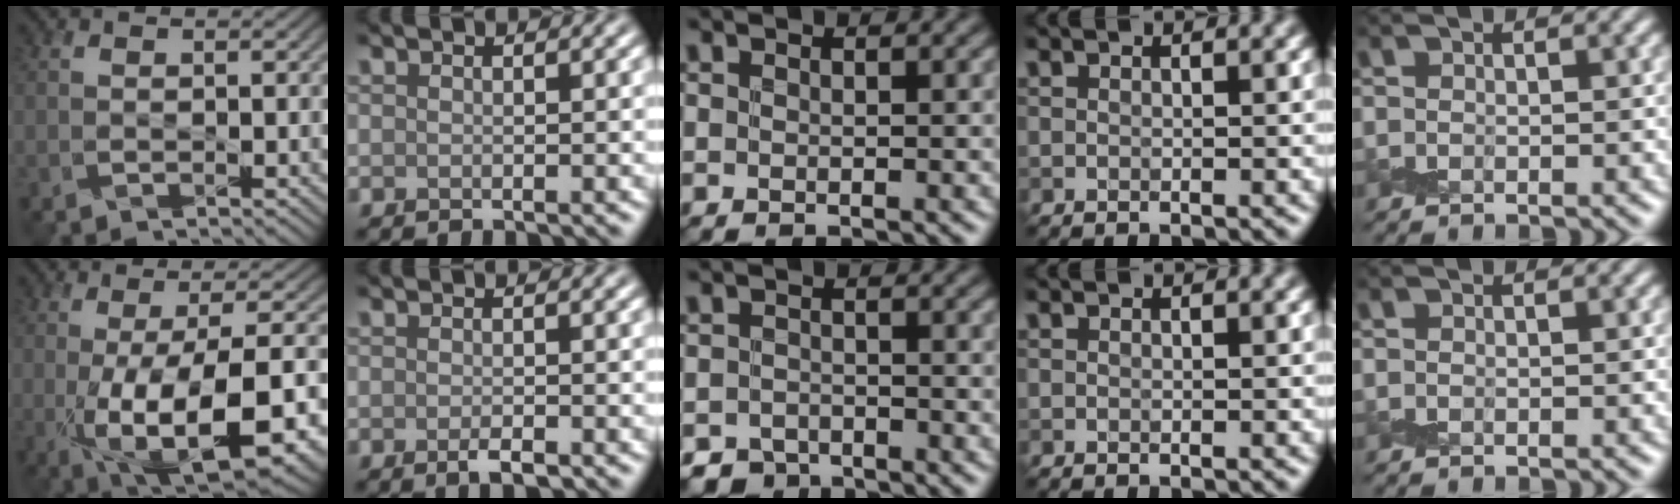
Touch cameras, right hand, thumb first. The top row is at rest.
{"thumb": {"total": 15.3, "force": [-3.9, 5.0, 13.9], "torque": [-0.217, -0.016, -0.047]}, "index": {"total": 1.4, "force": [-0.7, 0.4, 1.1], "torque": [-0.020, -0.004, -0.011]}, "middle": {"total": 3.0, "force": [-2.7, 1.4, 0.3], "torque": [0.007, -0.001, -0.047]}}